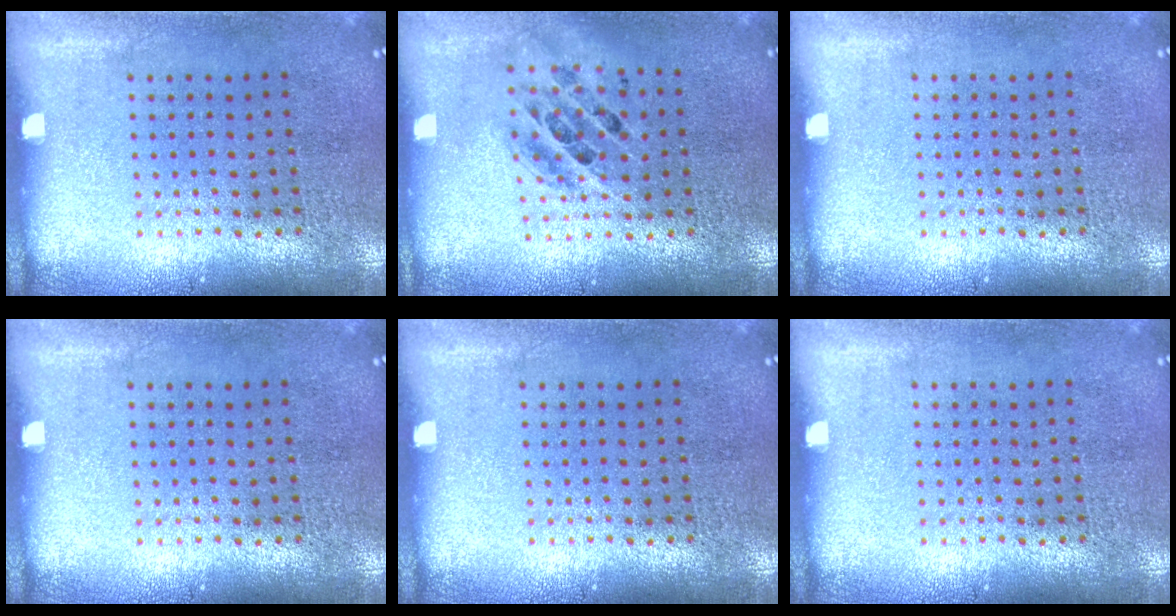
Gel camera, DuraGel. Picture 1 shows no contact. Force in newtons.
{"total": 1.5, "press": 1.3, "slide": 0.7}
{"total": 0.0}
{"total": 0.0}
{"total": 0.0}
{"total": 0.0}